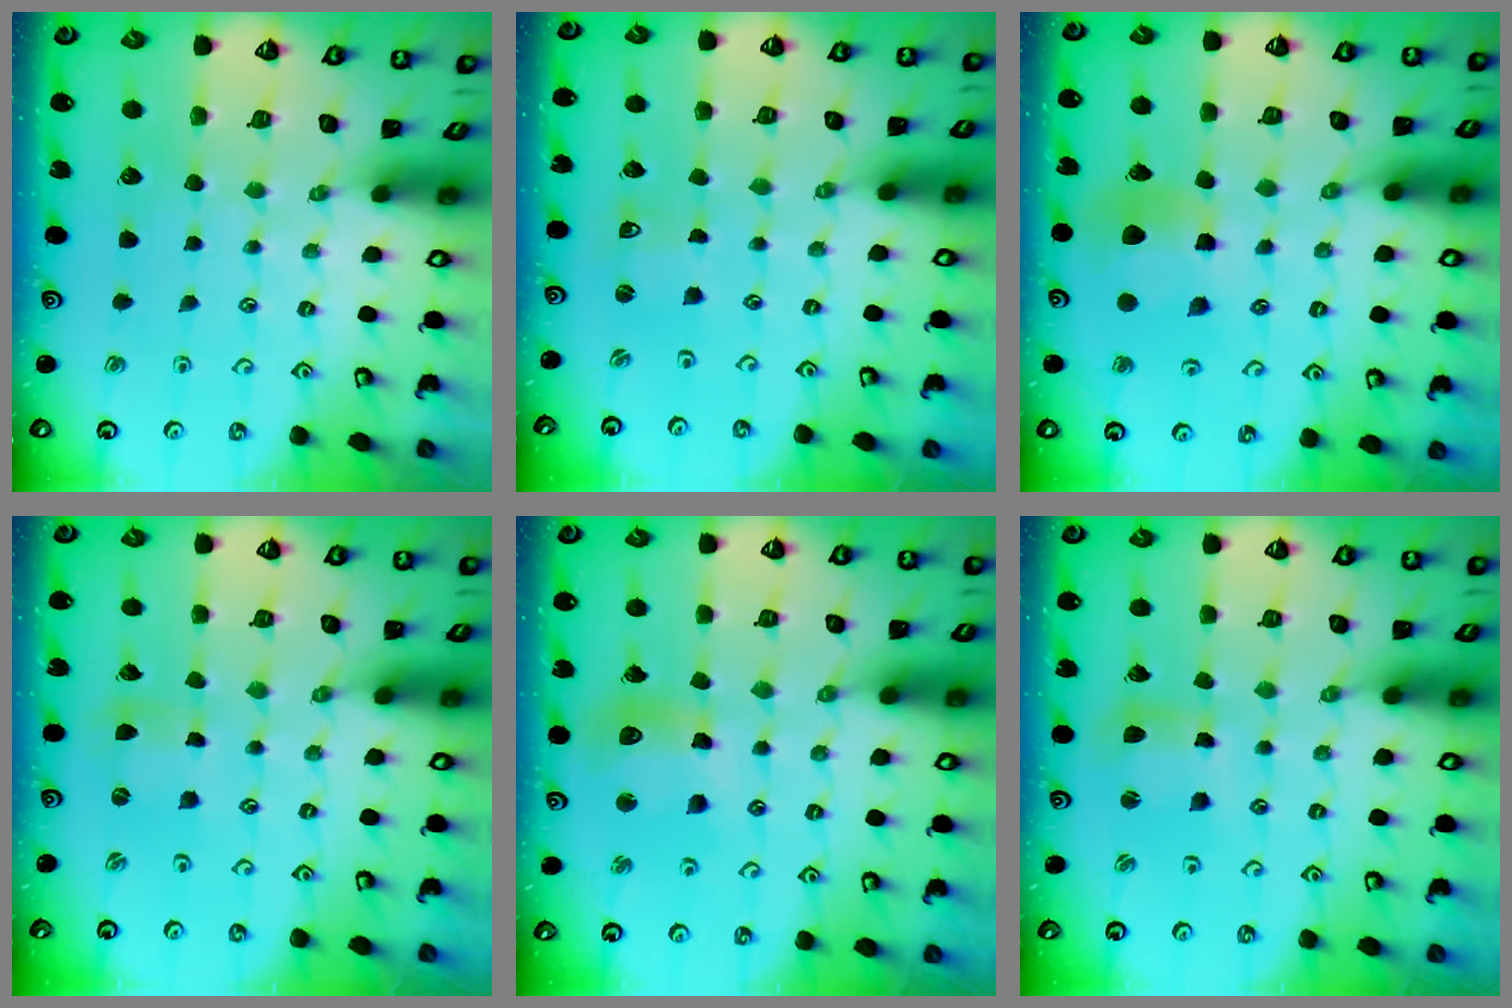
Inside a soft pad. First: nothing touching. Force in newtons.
{"total": 2.3, "press": 2.3, "slide": 0.4}
{"total": 9.7, "press": 9.6, "slide": 1.4}
{"total": 0.8, "press": 0.8, "slide": 0.1}
{"total": 10.9, "press": 10.6, "slide": 2.3}
{"total": 5.8, "press": 5.7, "slide": 0.7}